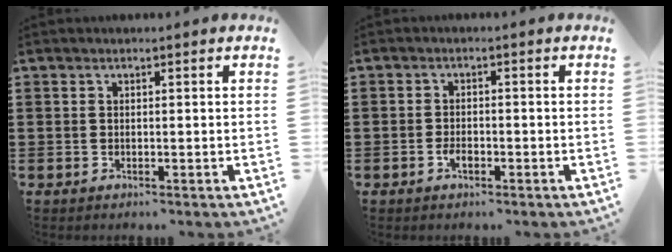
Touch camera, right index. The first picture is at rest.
{"total": 1.9, "force": [-0.9, 0.8, 1.5], "torque": [-0.037, -0.005, -0.019]}